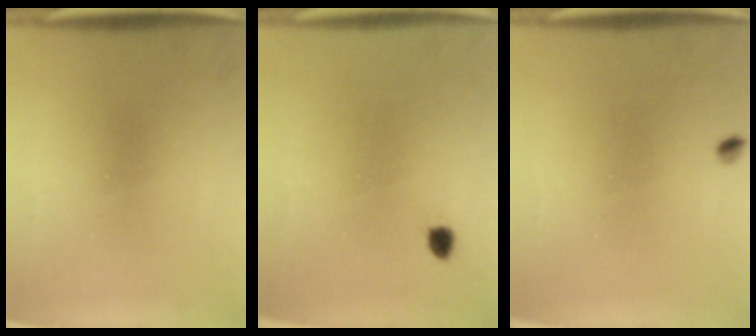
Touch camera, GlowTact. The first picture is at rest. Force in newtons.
{"total": 1.3}
{"total": 1.0}